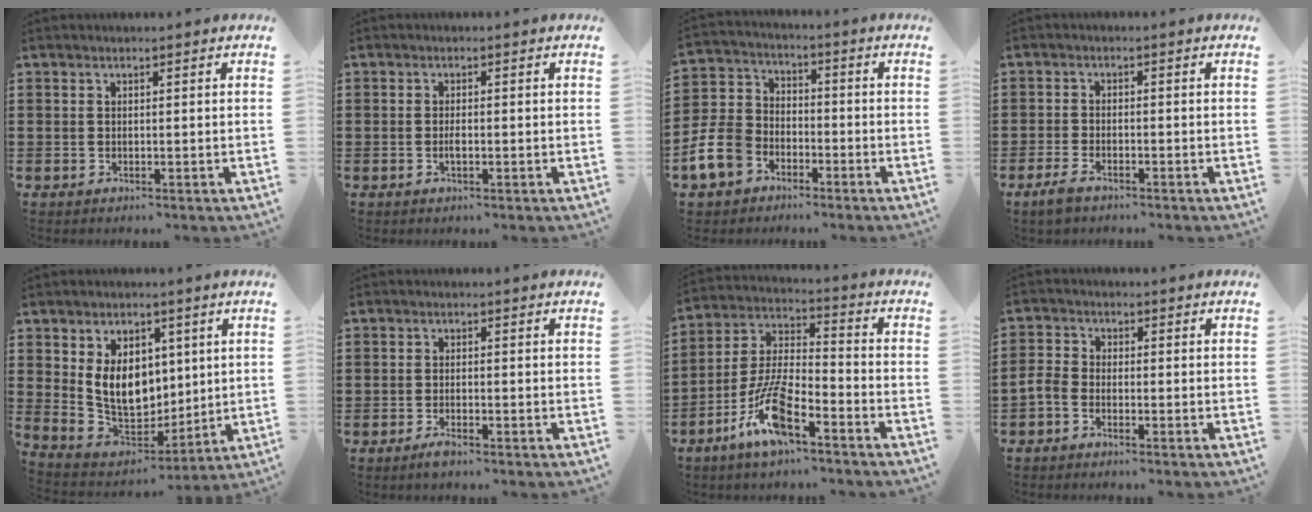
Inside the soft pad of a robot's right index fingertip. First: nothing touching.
{"total": 1.3, "force": [-0.3, 0.4, 1.2], "torque": [-0.024, 0.000, -0.005]}
{"total": 8.8, "force": [-4.9, 6.4, 3.4], "torque": [-0.116, 0.021, -0.105]}
{"total": 2.1, "force": [-1.8, 0.7, 0.9], "torque": [-0.025, 0.005, -0.038]}
{"total": 9.6, "force": [2.1, 7.3, 5.9], "torque": [-0.122, 0.003, 0.040]}
{"total": 1.7, "force": [-1.3, 0.0, 1.0], "torque": [-0.027, -0.008, -0.024]}
{"total": 10.3, "force": [-6.5, 2.6, 7.5], "torque": [-0.174, -0.006, -0.127]}
{"total": 2.3, "force": [-2.0, 0.7, 0.8], "torque": [-0.031, -0.001, -0.045]}